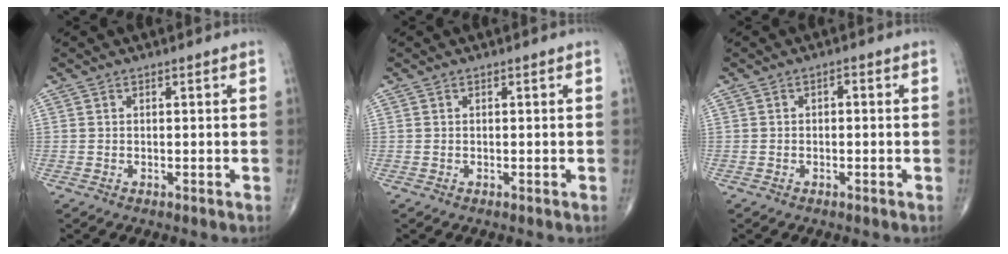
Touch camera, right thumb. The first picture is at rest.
{"total": 0.0}
{"total": 1.0, "force": [-0.1, 0.6, 0.8], "torque": [-0.007, 0.006, -0.006]}